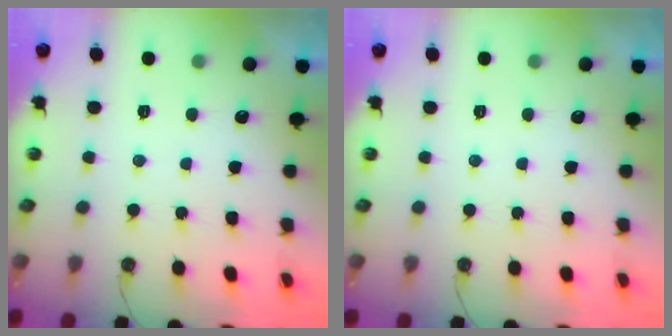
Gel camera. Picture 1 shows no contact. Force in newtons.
{"total": 0.0}